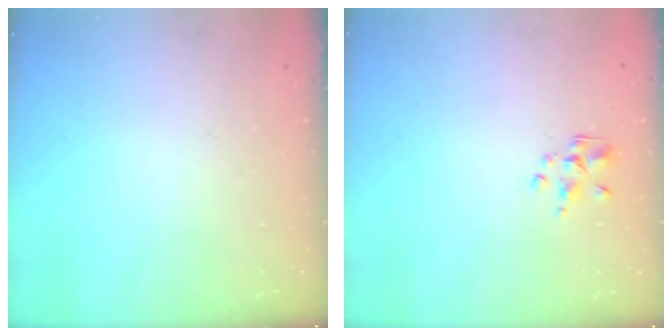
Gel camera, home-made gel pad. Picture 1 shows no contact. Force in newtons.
{"total": 1.9, "press": 1.8, "slide": 0.6}